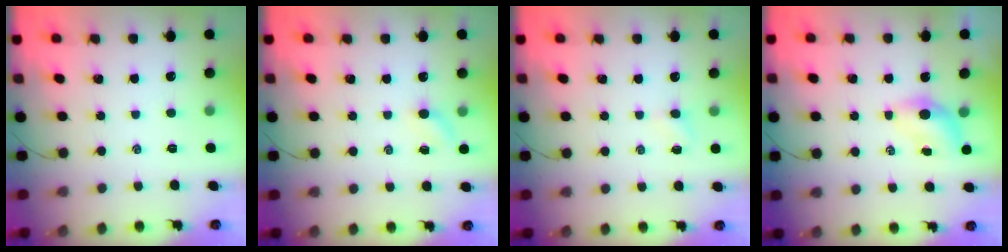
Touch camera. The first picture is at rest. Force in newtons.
{"total": 4.4, "press": 4.3, "slide": 1.1}
{"total": 2.6, "press": 2.5, "slide": 0.9}
{"total": 4.0, "press": 3.9, "slide": 0.8}